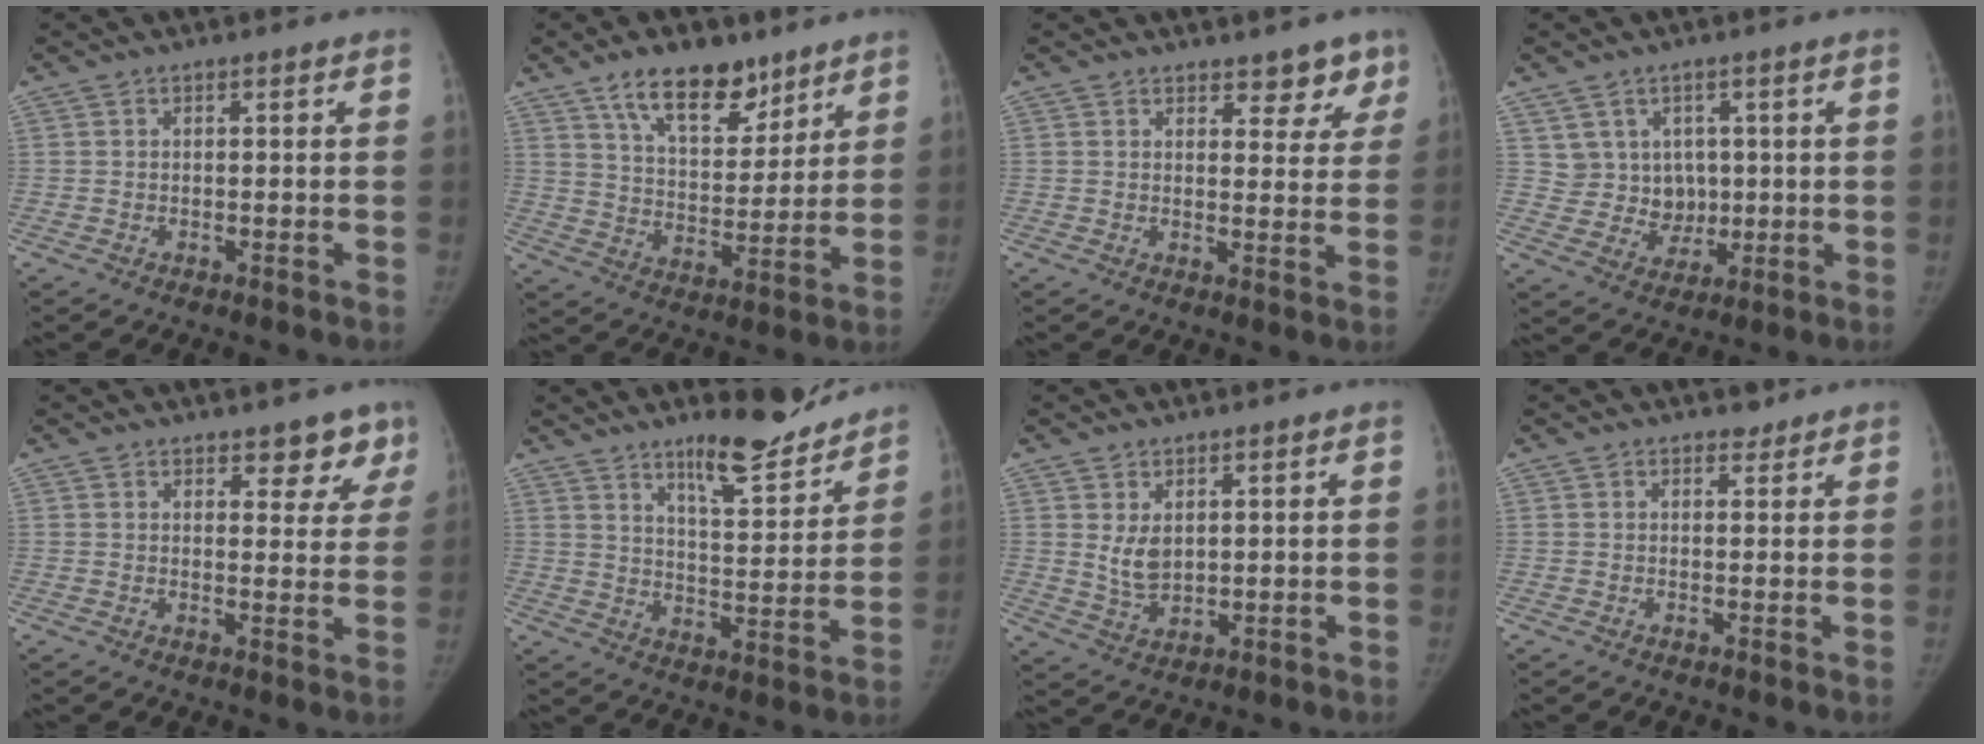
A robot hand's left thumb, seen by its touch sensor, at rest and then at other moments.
{"total": 14.2, "force": [9.5, 7.0, 7.9], "torque": [-0.087, -0.055, 0.162]}
{"total": 5.3, "force": [4.0, 2.8, 2.0], "torque": [0.016, -0.025, 0.048]}
{"total": 6.7, "force": [1.8, 6.3, 1.3], "torque": [0.021, -0.006, 0.039]}
{"total": 5.7, "force": [4.3, 2.9, 2.4], "torque": [0.013, -0.026, 0.050]}
{"total": 12.6, "force": [10.2, 3.0, 6.7], "torque": [-0.068, -0.076, 0.161]}
{"total": 4.9, "force": [1.4, 3.2, 3.4], "torque": [-0.047, -0.018, 0.038]}
{"total": 1.5, "force": [1.2, 0.9, 0.1], "torque": [0.011, -0.007, 0.012]}